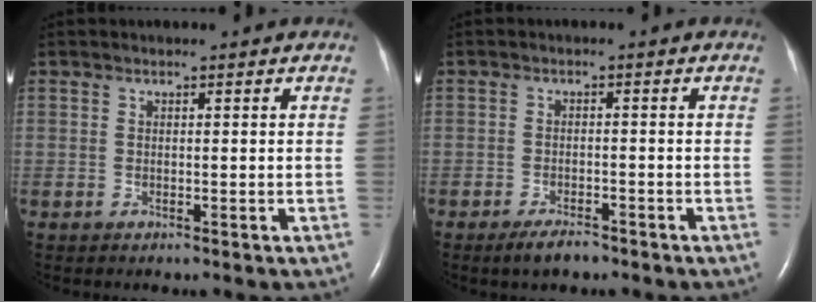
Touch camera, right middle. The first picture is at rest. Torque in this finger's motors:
{"motor_torque": [0.19, -0.19, 0.02, 0.02]}